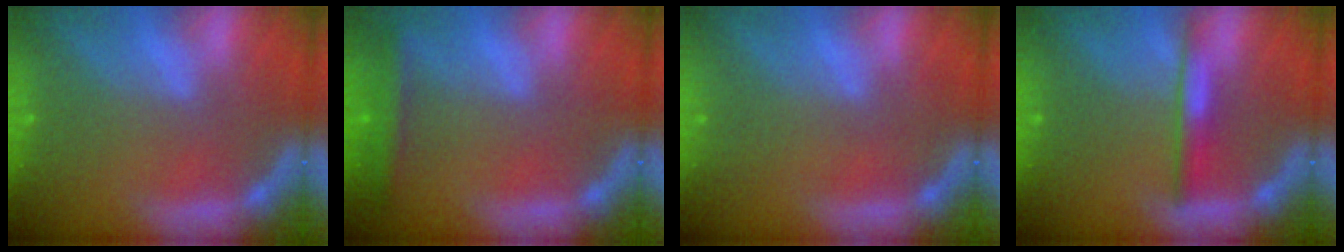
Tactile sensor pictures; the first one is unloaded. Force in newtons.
{"total": 2.4}
{"total": 0.0}
{"total": 2.5}